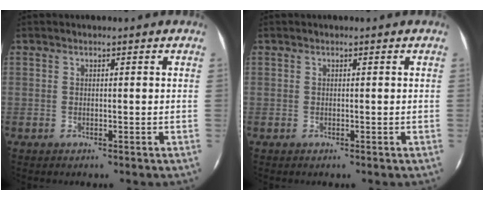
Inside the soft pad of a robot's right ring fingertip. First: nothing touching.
{"total": 0.0}